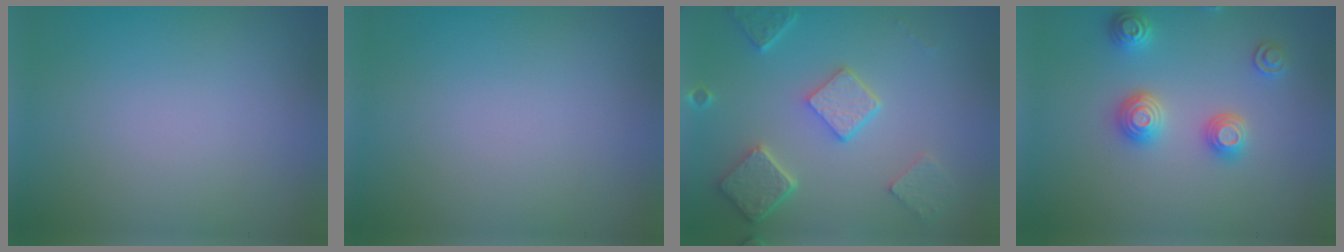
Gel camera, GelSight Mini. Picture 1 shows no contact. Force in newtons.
{"total": 0.0}
{"total": 4.8, "press": 3.7, "slide": 3.0}
{"total": 3.1, "press": 3.0, "slide": 0.4}